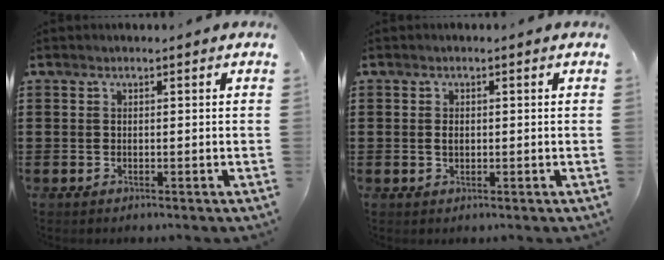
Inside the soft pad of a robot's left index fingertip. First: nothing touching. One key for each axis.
{"total": 1.2, "fx": 0.1, "fy": 0.7, "fz": 0.9, "tx": -0.021, "ty": 0.004, "tz": 0.000}